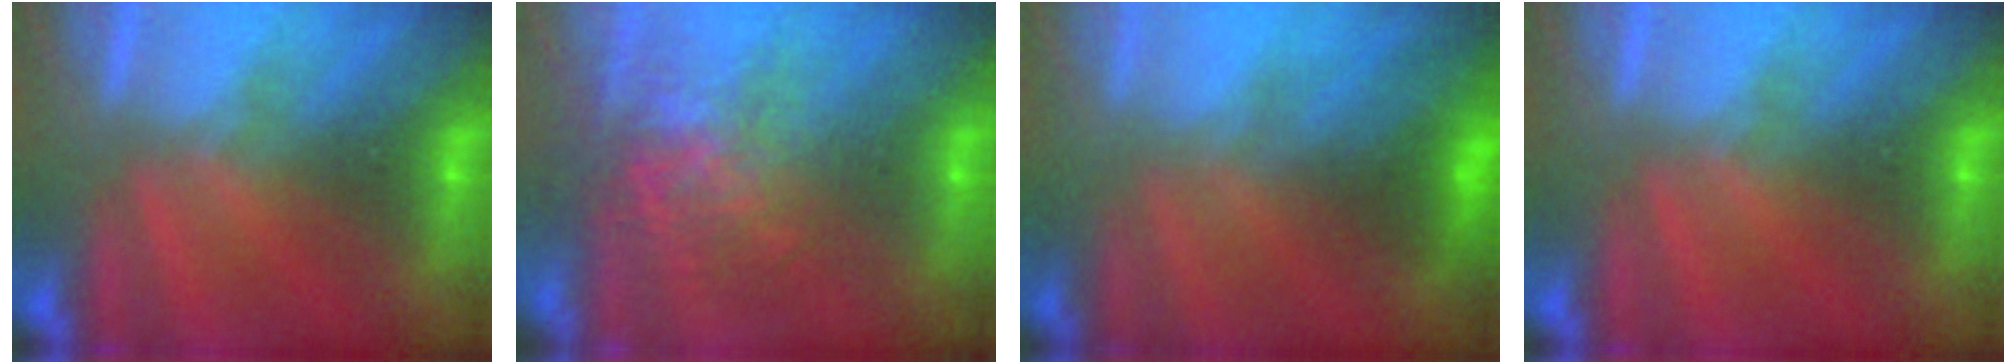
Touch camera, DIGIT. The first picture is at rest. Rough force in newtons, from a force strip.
{"total": 7.7}
{"total": 2.3}
{"total": 0.0}